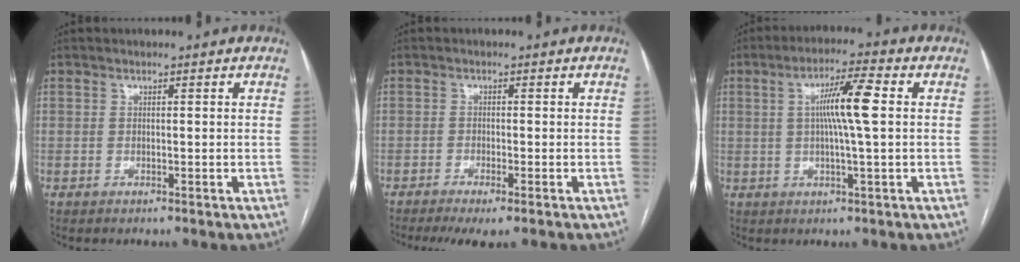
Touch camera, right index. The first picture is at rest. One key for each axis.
{"total": 5.1, "fx": -3.7, "fy": 0.7, "fz": 3.5, "tx": -0.053, "ty": -0.011, "tz": -0.056}
{"total": 8.0, "fx": 1.1, "fy": -0.1, "fz": 7.9, "tx": -0.141, "ty": 0.007, "tz": 0.015}